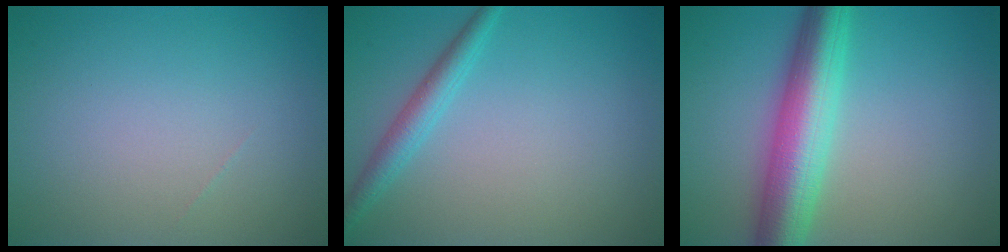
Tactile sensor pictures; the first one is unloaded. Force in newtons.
{"total": 2.3, "press": 2.3, "slide": 0.1}
{"total": 7.6, "press": 7.6, "slide": 0.2}